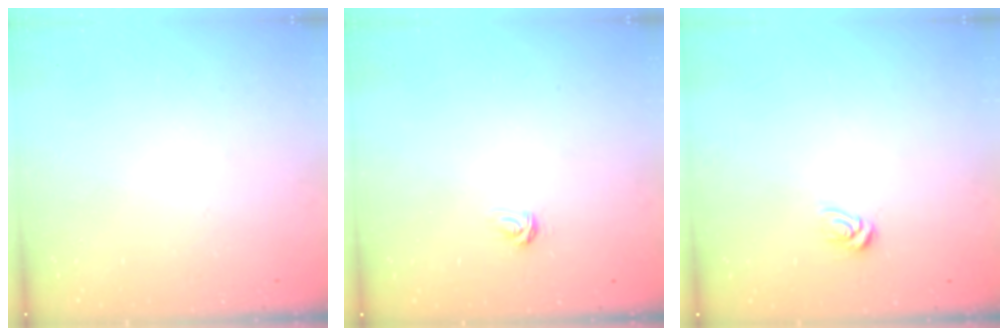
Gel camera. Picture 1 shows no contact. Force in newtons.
{"total": 2.9, "press": 2.9, "slide": 0.4}
{"total": 4.8, "press": 4.8, "slide": 0.4}